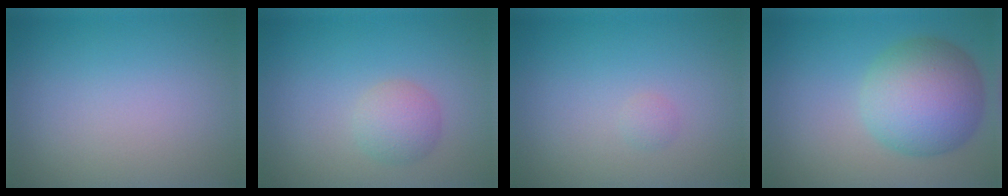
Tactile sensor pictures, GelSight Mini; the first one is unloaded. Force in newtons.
{"total": 2.3, "press": 2.3, "slide": 0.0}
{"total": 0.6, "press": 0.6, "slide": 0.0}
{"total": 8.1, "press": 8.1, "slide": 0.2}